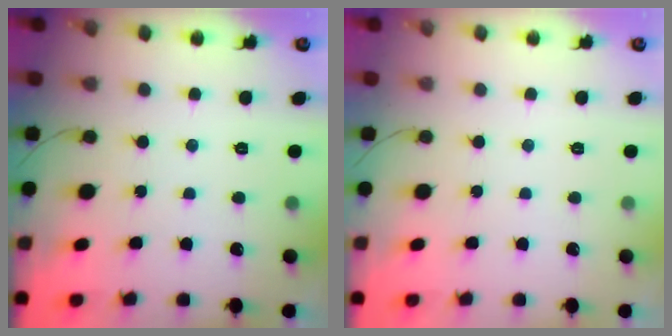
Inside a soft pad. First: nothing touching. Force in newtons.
{"total": 0.0}